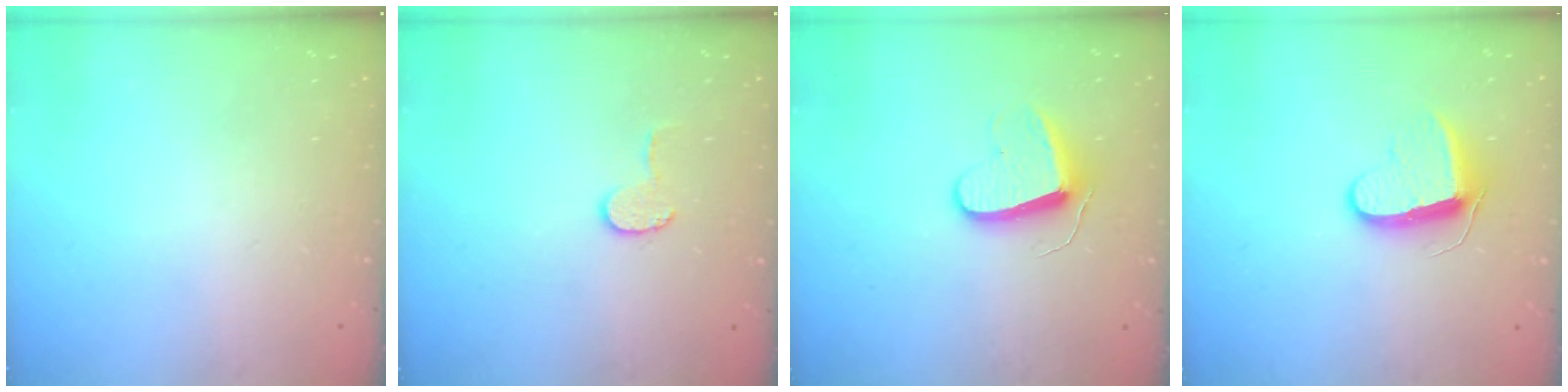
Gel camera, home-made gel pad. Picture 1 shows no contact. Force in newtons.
{"total": 6.4, "press": 6.4, "slide": 0.6}
{"total": 9.4, "press": 9.4, "slide": 0.9}
{"total": 9.9, "press": 9.9, "slide": 0.2}